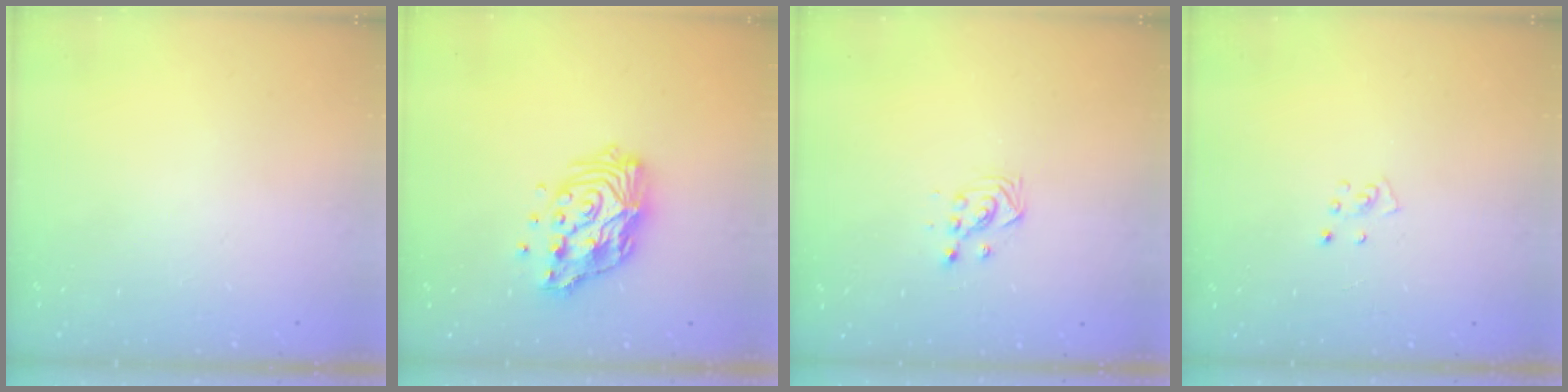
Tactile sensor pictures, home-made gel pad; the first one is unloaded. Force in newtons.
{"total": 14.9, "press": 14.8, "slide": 1.5}
{"total": 2.9, "press": 2.9, "slide": 0.3}
{"total": 3.5, "press": 3.5, "slide": 0.3}